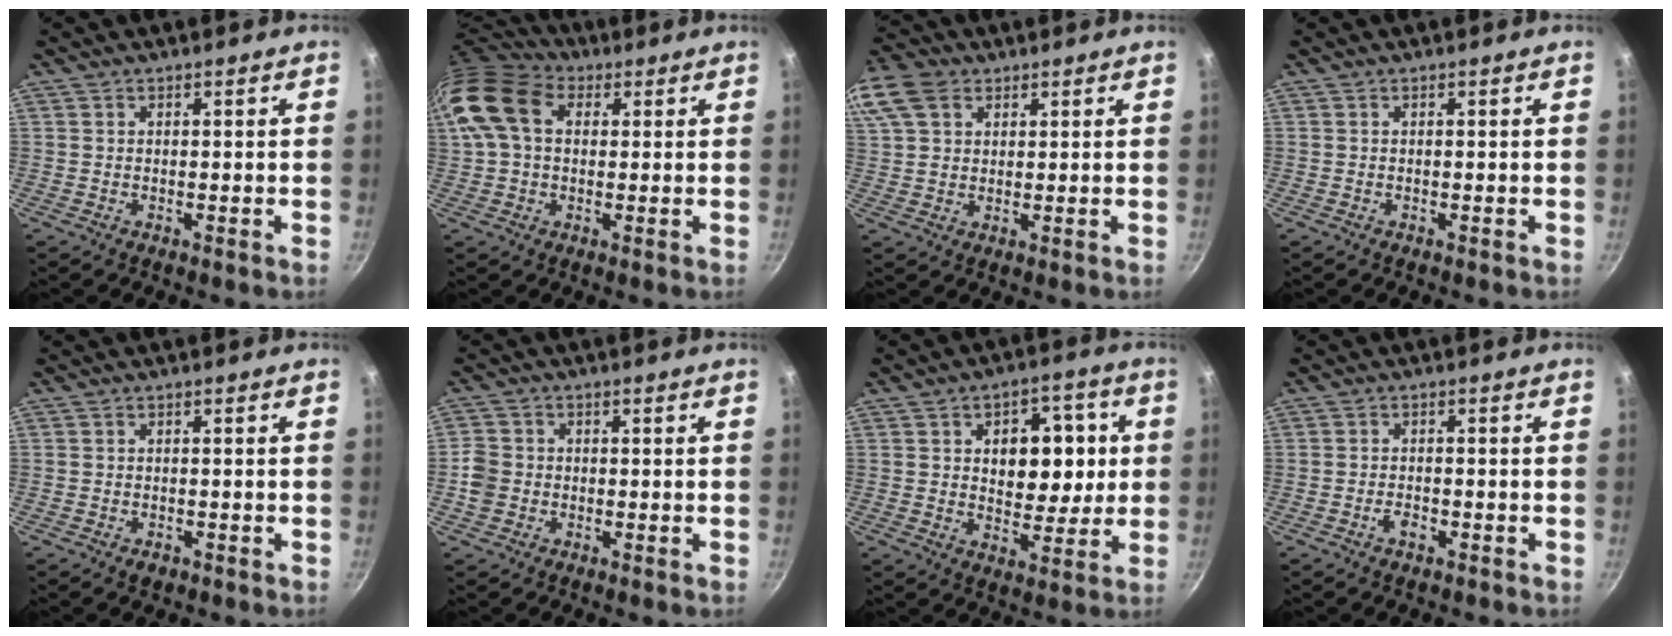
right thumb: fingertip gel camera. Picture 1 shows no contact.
{"total": 15.9, "force": [3.6, 11.2, 10.6], "torque": [-0.209, 0.027, 0.052]}
{"total": 16.0, "force": [7.1, 11.6, 8.4], "torque": [-0.203, 0.032, 0.134]}
{"total": 0.0}
{"total": 1.7, "force": [-0.9, 1.1, 0.9], "torque": [-0.015, 0.005, -0.009]}
{"total": 4.3, "force": [-1.0, 3.8, 1.8], "torque": [-0.022, 0.016, -0.023]}
{"total": 13.0, "force": [2.1, 8.8, 9.4], "torque": [-0.078, -0.005, 0.031]}
{"total": 2.3, "force": [-1.2, 1.2, 1.6], "torque": [-0.028, 0.011, -0.024]}